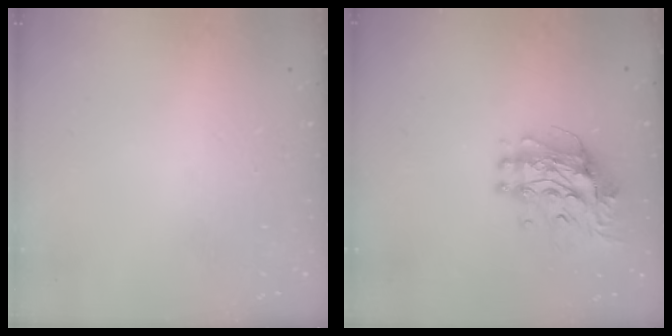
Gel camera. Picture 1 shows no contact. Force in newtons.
{"total": 12.2, "press": 12.2, "slide": 1.0}